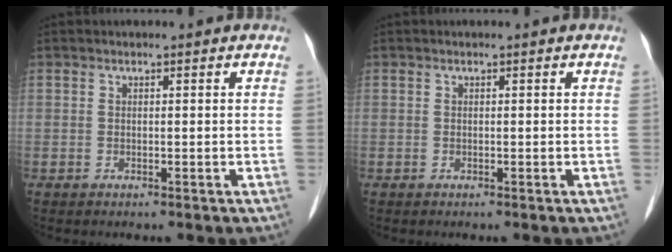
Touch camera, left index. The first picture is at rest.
{"total": 0.0}